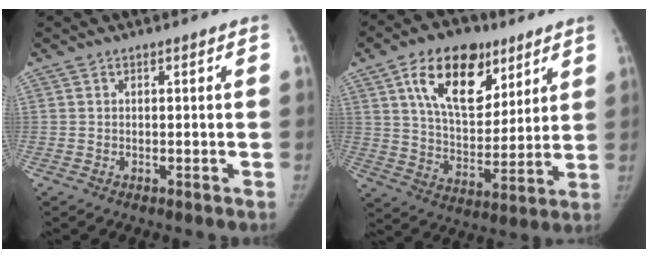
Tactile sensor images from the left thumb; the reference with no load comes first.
{"total": 18.6, "force": [9.4, 11.0, 11.8], "torque": [-0.147, -0.036, 0.163]}